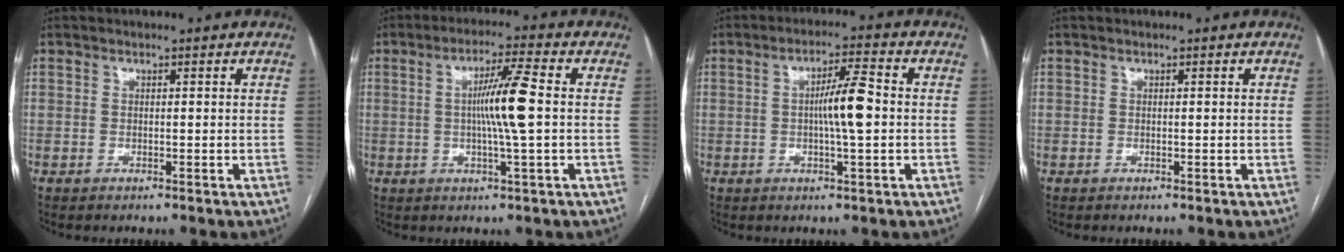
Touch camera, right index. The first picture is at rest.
{"total": 8.0, "force": [0.2, -0.6, 8.0], "torque": [-0.142, 0.000, 0.001]}
{"total": 6.7, "force": [-0.2, 0.4, 6.6], "torque": [-0.117, 0.007, -0.005]}
{"total": 0.0}